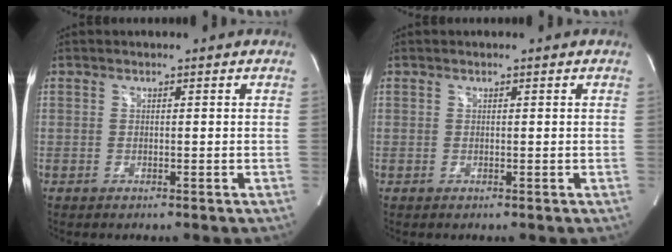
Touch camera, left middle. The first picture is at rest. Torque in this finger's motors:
{"motor_torque": [-0.20, -0.02, -0.04, 0.01]}